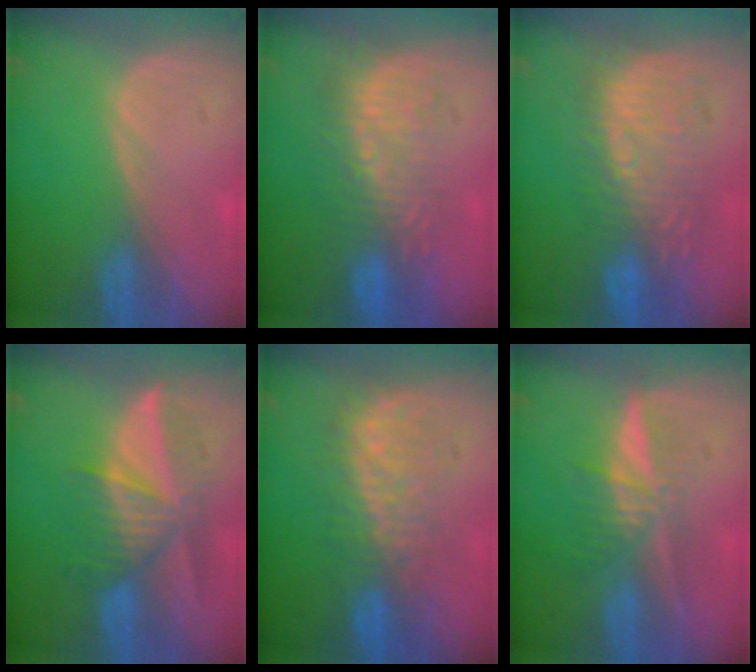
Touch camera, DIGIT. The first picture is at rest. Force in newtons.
{"total": 8.8, "press": 8.6, "slide": 1.9}
{"total": 9.5, "press": 9.4, "slide": 1.0}
{"total": 7.7, "press": 7.4, "slide": 2.0}
{"total": 8.5, "press": 8.4, "slide": 0.9}
{"total": 5.8, "press": 5.5, "slide": 2.0}